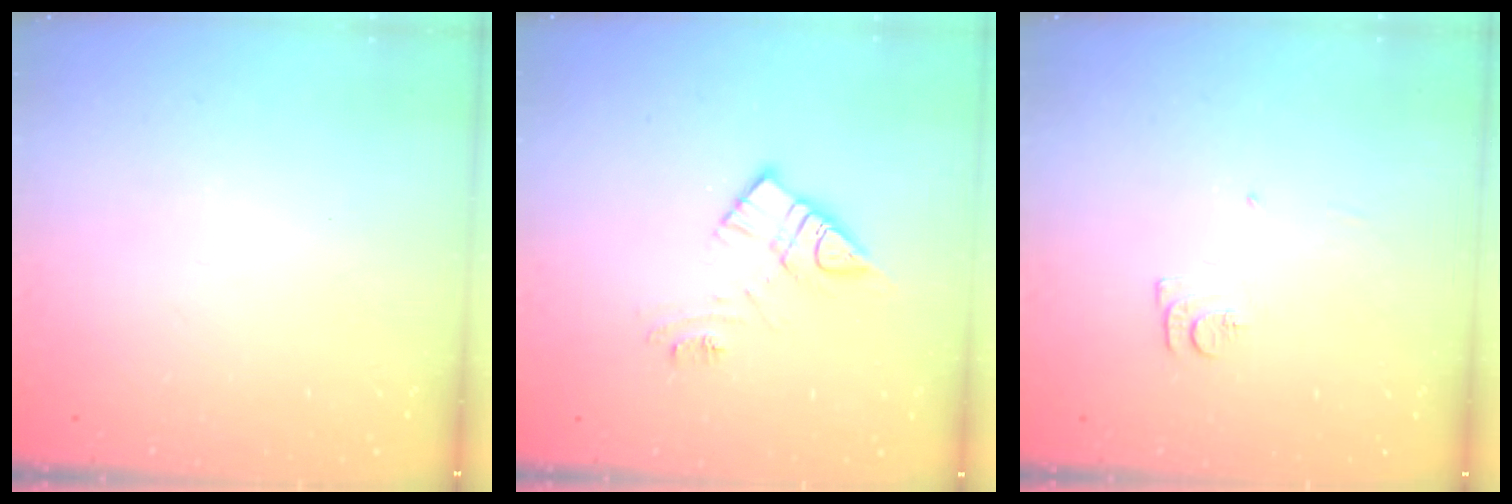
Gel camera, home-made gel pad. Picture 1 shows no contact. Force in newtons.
{"total": 11.6, "press": 11.6, "slide": 0.9}
{"total": 5.9, "press": 5.9, "slide": 0.5}